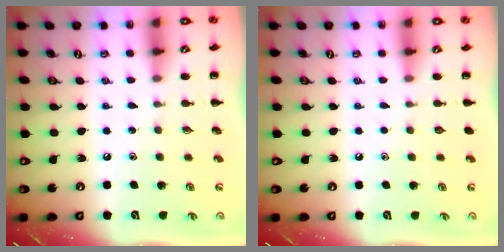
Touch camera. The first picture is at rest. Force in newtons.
{"total": 0.0}